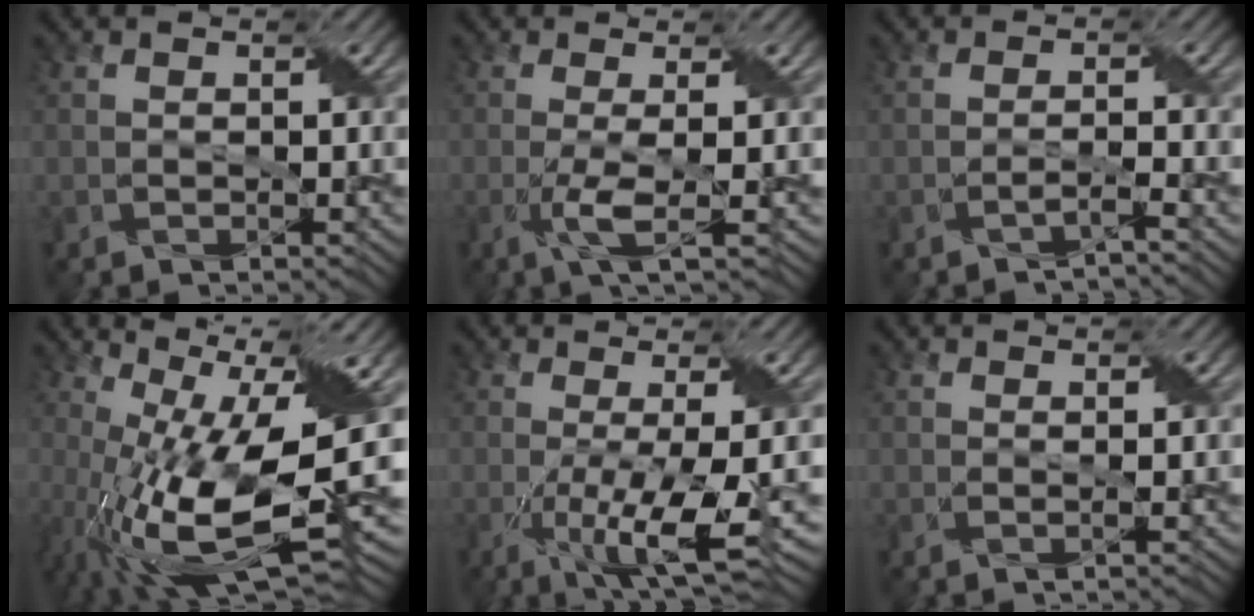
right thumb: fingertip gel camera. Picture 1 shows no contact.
{"total": 3.6, "force": [-0.8, 0.6, 3.4], "torque": [-0.065, 0.003, -0.024]}
{"total": 1.6, "force": [-1.3, 0.0, 1.0], "torque": [-0.019, 0.000, -0.032]}
{"total": 18.4, "force": [-2.9, 6.2, 17.1], "torque": [-0.317, -0.013, -0.052]}
{"total": 8.9, "force": [-2.3, 2.0, 8.3], "torque": [-0.135, -0.010, -0.031]}
{"total": 0.7, "force": [0.2, 0.2, 0.6], "torque": [-0.015, 0.004, -0.003]}